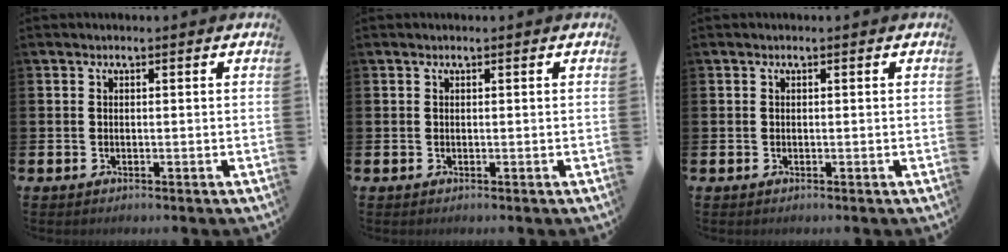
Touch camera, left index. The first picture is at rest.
{"total": 0.0}
{"total": 0.0}